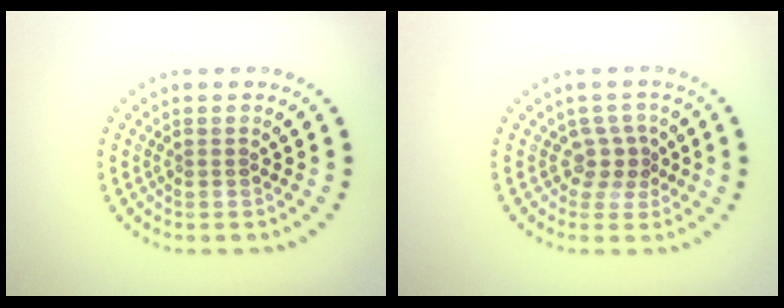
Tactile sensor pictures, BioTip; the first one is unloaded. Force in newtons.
{"total": 2.2, "press": 1.5, "slide": 1.6}